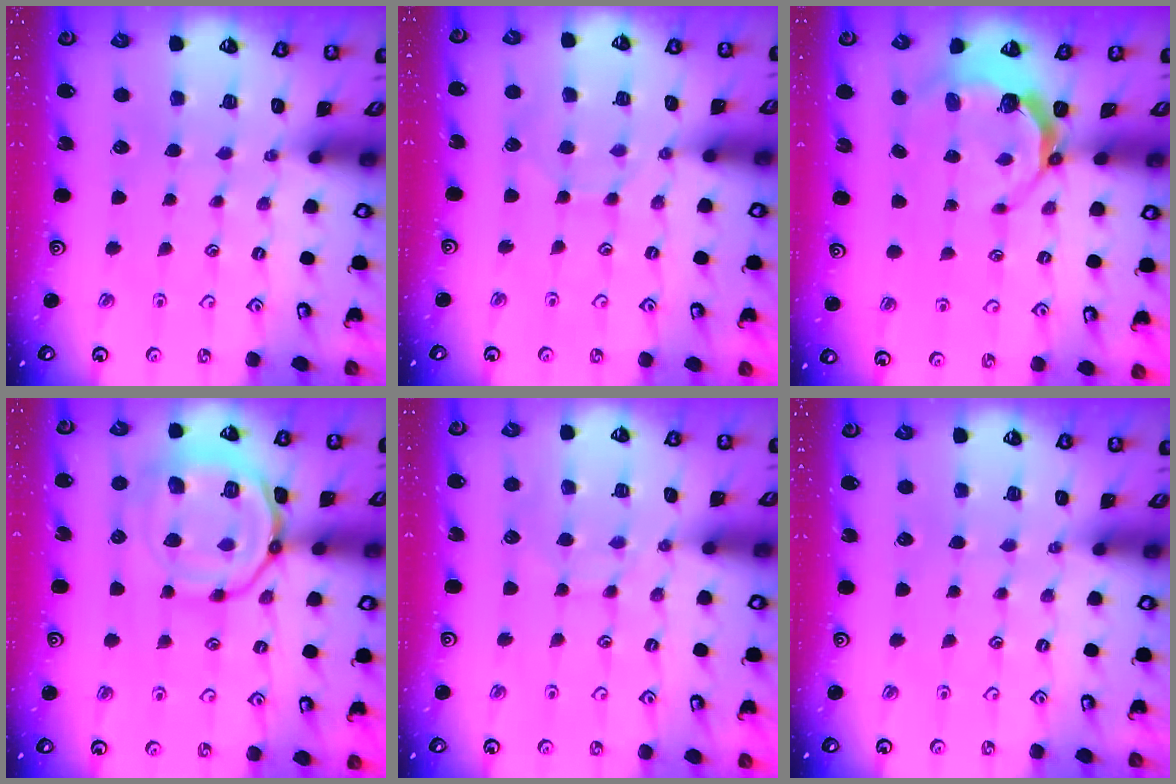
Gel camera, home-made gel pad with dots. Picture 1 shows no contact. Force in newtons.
{"total": 4.8, "press": 4.8, "slide": 0.4}
{"total": 5.6, "press": 4.1, "slide": 3.8}
{"total": 18.1, "press": 18.1, "slide": 1.8}
{"total": 7.7, "press": 7.6, "slide": 0.6}
{"total": 0.0}